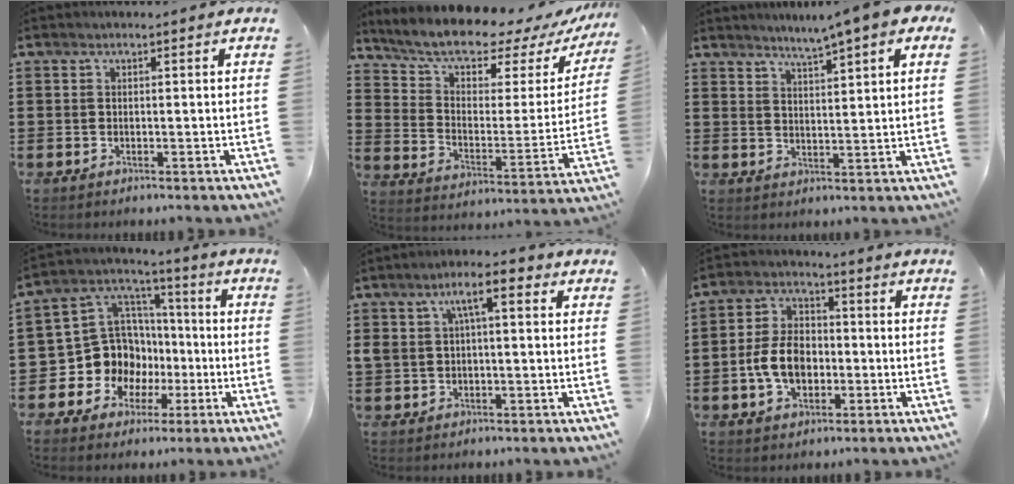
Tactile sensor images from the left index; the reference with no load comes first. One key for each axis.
{"total": 8.5, "fx": 7.3, "fy": 2.2, "fz": 3.7, "tx": -0.092, "ty": -0.055, "tz": 0.121}
{"total": 4.1, "fx": 3.6, "fy": -0.5, "fz": 1.9, "tx": -0.053, "ty": -0.019, "tz": 0.059}
{"total": 11.7, "fx": -2.5, "fy": 10.9, "fz": 3.3, "tx": -0.118, "ty": 0.000, "tz": -0.034}
{"total": 6.5, "fx": 2.0, "fy": 2.3, "fz": 5.7, "tx": -0.116, "ty": 0.014, "tz": 0.031}
{"total": 7.7, "fx": -1.7, "fy": 5.3, "fz": 5.4, "tx": -0.127, "ty": 0.007, "tz": -0.036}